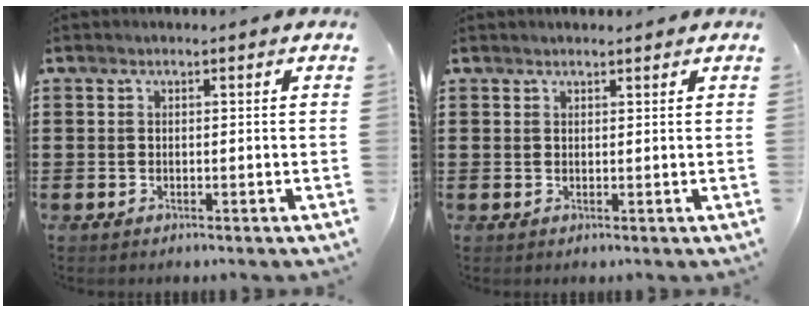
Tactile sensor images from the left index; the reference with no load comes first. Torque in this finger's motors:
{"motor_torque": [1.07, 0.66, 0.14, 0.03]}